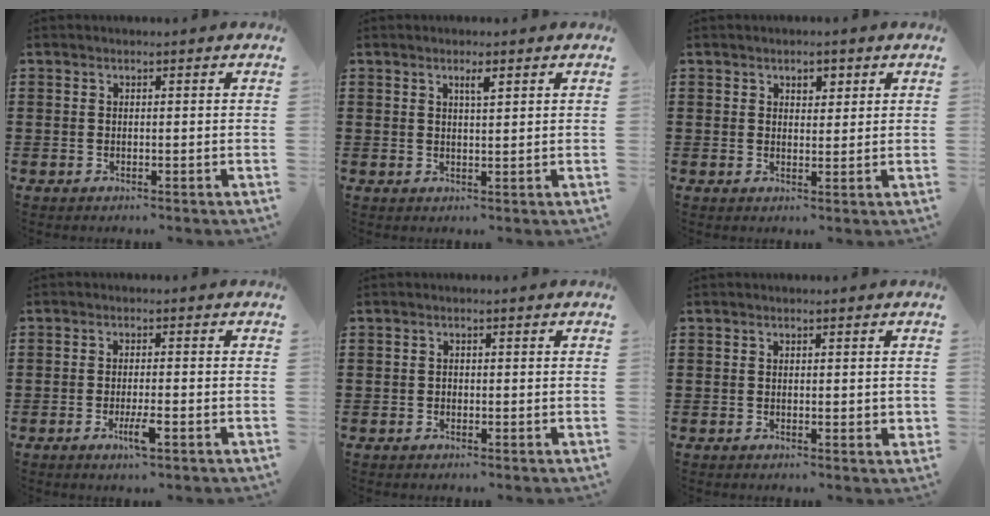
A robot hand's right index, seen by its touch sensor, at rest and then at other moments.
{"total": 1.8, "force": [1.0, 0.3, 1.4], "torque": [-0.020, -0.002, 0.015]}
{"total": 2.1, "force": [1.3, 1.2, 1.0], "torque": [-0.015, 0.004, 0.022]}
{"total": 3.8, "force": [-1.7, 0.5, 3.3], "torque": [-0.068, -0.009, -0.032]}
{"total": 0.6, "force": [-0.3, 0.4, 0.2], "torque": [-0.005, 0.002, -0.007]}
{"total": 0.7, "force": [0.1, 0.4, 0.6], "torque": [-0.011, 0.005, 0.002]}